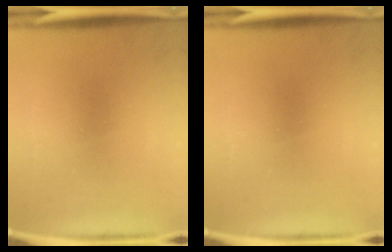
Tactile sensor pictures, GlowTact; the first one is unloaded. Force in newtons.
{"total": 0.0}